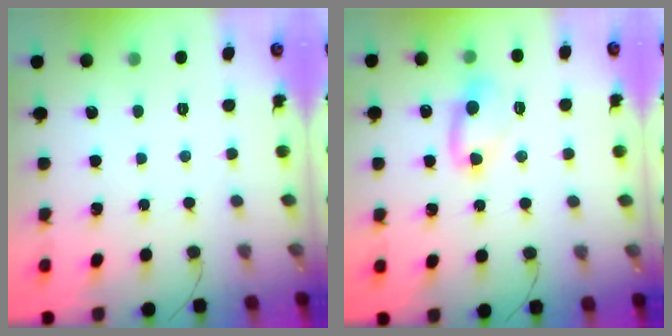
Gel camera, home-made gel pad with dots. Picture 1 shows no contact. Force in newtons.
{"total": 5.9, "press": 5.7, "slide": 1.4}